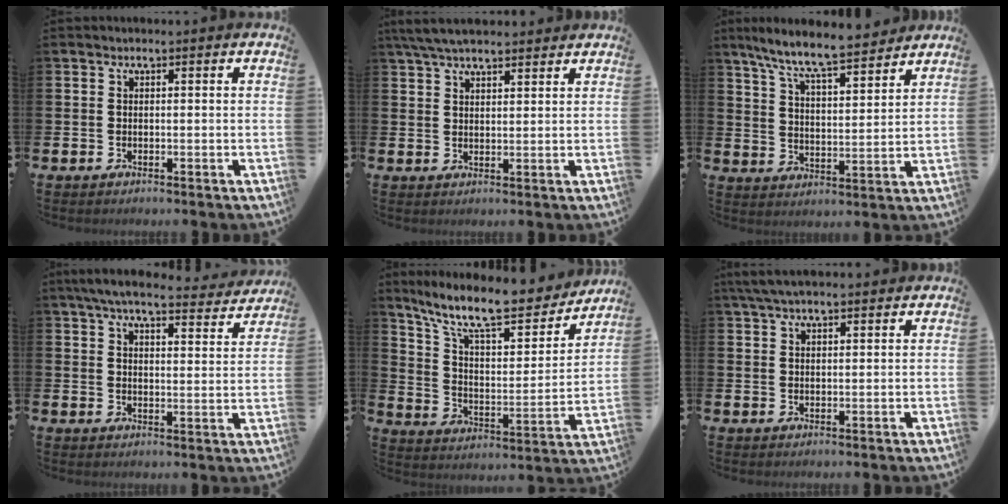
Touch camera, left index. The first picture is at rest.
{"total": 4.9, "force": [4.4, 1.2, 1.7], "torque": [-0.044, -0.009, 0.082]}
{"total": 8.5, "force": [7.9, 0.6, 3.2], "torque": [-0.081, -0.052, 0.136]}
{"total": 6.3, "force": [5.8, 0.9, 2.3], "torque": [-0.050, -0.035, 0.098]}
{"total": 12.6, "force": [10.8, 3.1, 5.8], "torque": [-0.138, -0.072, 0.185]}
{"total": 3.7, "force": [3.2, 0.9, 1.7], "torque": [-0.048, 0.000, 0.061]}